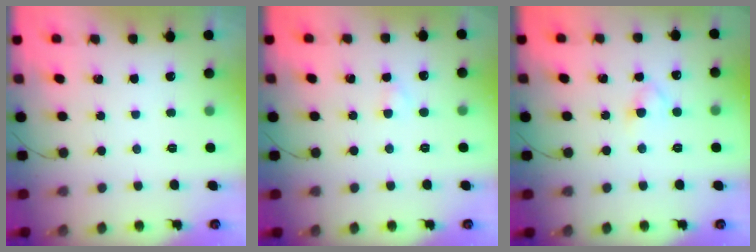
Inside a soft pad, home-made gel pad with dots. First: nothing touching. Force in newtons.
{"total": 1.6, "press": 1.4, "slide": 0.7}
{"total": 2.5, "press": 2.3, "slide": 1.1}